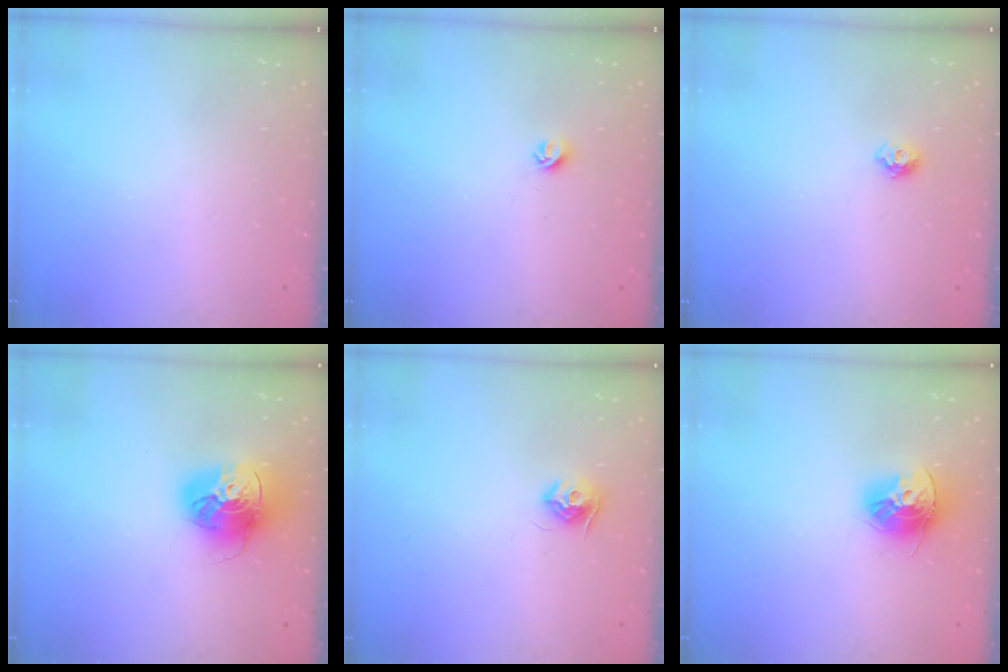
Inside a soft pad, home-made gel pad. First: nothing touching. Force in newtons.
{"total": 5.0, "press": 4.9, "slide": 0.7}
{"total": 6.1, "press": 6.0, "slide": 0.9}
{"total": 18.0, "press": 17.9, "slide": 1.7}
{"total": 8.2, "press": 8.2, "slide": 0.1}
{"total": 12.6, "press": 12.5, "slide": 1.2}